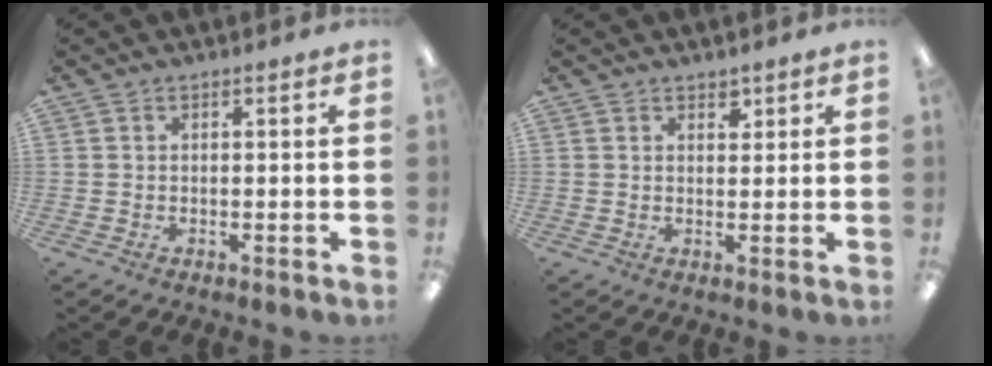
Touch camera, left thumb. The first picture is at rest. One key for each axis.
{"total": 2.1, "fx": 1.7, "fy": 1.1, "fz": 0.7, "tx": 0.001, "ty": -0.007, "tz": 0.028}